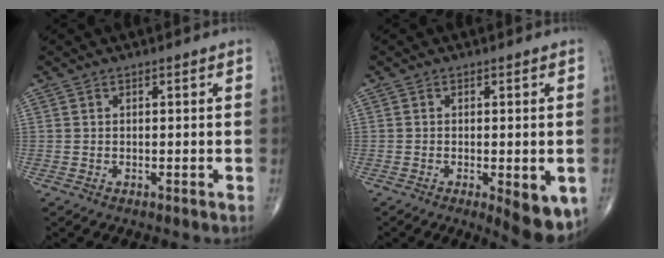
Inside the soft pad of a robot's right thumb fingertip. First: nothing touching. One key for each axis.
{"total": 8.8, "fx": -3.2, "fy": 3.2, "fz": 7.6, "tx": -0.091, "ty": -0.014, "tz": -0.041}